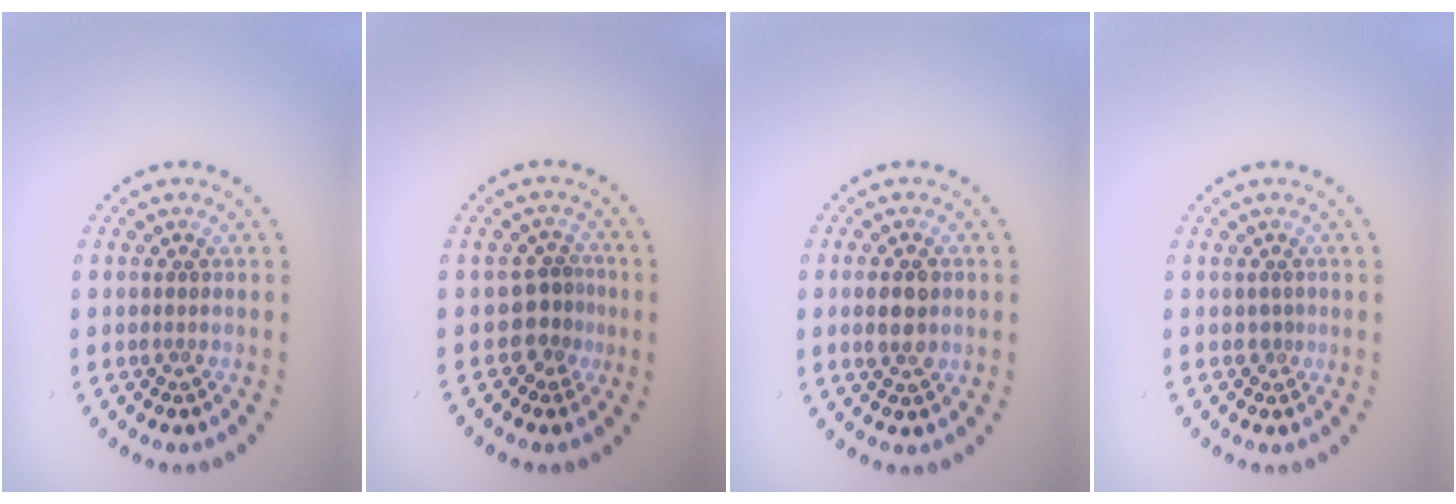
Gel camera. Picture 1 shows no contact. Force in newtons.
{"total": 2.2, "press": 1.6, "slide": 1.5}
{"total": 2.7, "press": 2.7, "slide": 0.1}
{"total": 0.6, "press": 0.2, "slide": 0.6}